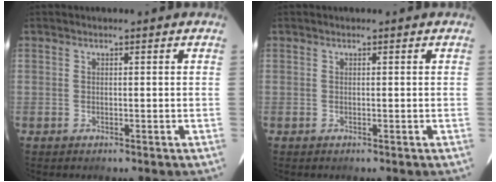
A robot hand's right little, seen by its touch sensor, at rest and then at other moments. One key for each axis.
{"total": 0.0}